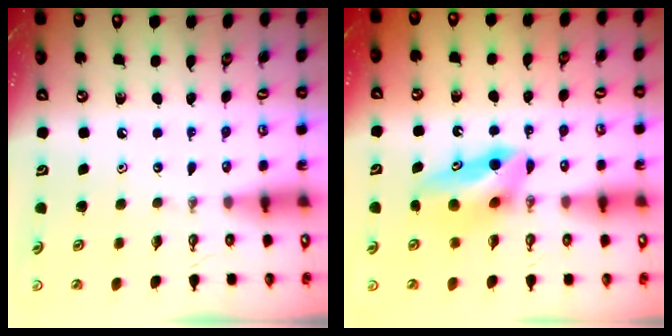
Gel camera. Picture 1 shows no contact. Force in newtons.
{"total": 8.1, "press": 7.9, "slide": 1.3}